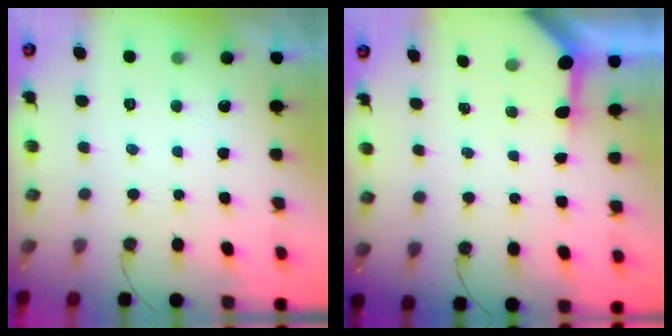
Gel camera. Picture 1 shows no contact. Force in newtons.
{"total": 4.3, "press": 4.3, "slide": 0.2}